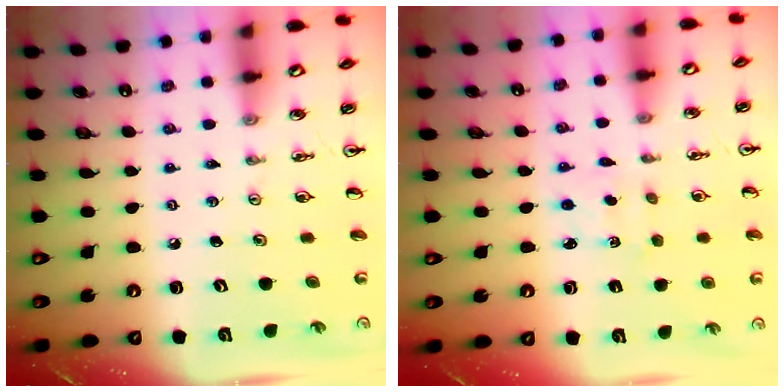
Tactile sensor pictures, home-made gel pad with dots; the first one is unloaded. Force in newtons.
{"total": 2.1, "press": 2.0, "slide": 0.6}